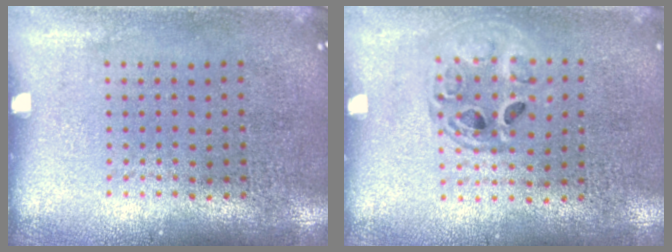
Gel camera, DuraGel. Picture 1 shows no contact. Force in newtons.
{"total": 1.5, "press": 1.3, "slide": 0.7}